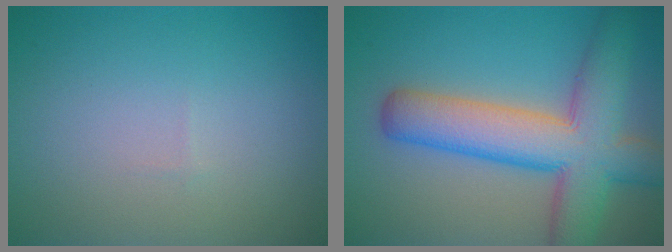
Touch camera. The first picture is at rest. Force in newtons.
{"total": 9.6, "press": 9.6, "slide": 0.4}